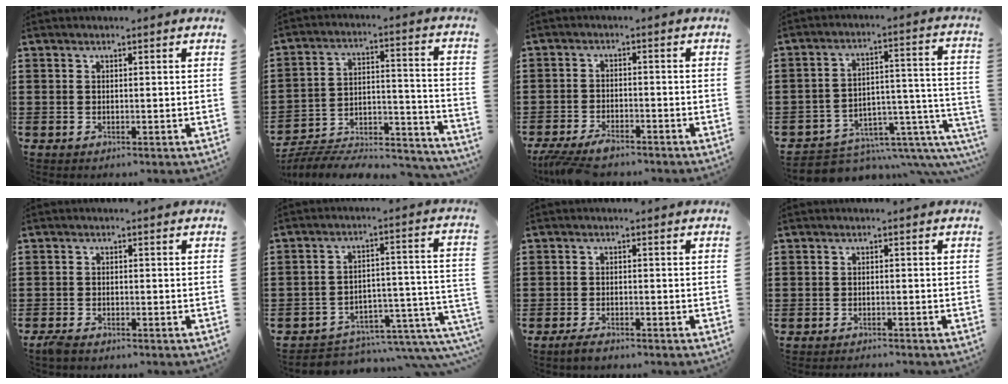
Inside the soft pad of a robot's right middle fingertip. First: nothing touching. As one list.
[{"total": 5.5, "force": [-5.3, 1.1, 1.0], "torque": [-0.019, -0.002, -0.108]}, {"total": 4.0, "force": [-3.6, 0.7, 1.7], "torque": [-0.050, -0.009, -0.075]}, {"total": 6.1, "force": [-5.2, 2.6, 2.0], "torque": [-0.032, -0.005, -0.090]}, {"total": 1.3, "force": [-1.1, 0.1, 0.7], "torque": [-0.023, -0.006, -0.023]}, {"total": 5.0, "force": [-4.1, 1.8, 2.2], "torque": [-0.037, -0.004, -0.076]}, {"total": 1.6, "force": [-1.3, 0.4, 0.8], "torque": [-0.016, 0.001, -0.025]}, {"total": 0.8, "force": [-0.8, -0.2, 0.1], "torque": [-0.005, -0.002, -0.016]}]